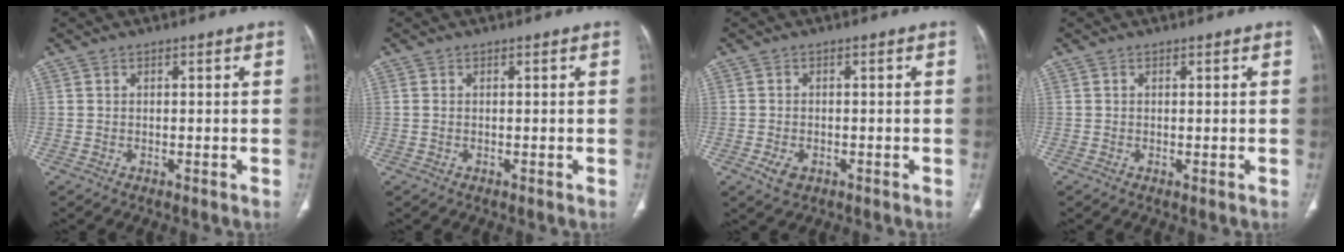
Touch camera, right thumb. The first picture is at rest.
{"total": 0.6, "force": [0.0, 0.3, 0.5], "torque": [-0.016, 0.000, 0.000]}
{"total": 3.1, "force": [-1.3, 2.1, 1.9], "torque": [-0.034, -0.001, -0.017]}
{"total": 0.0}